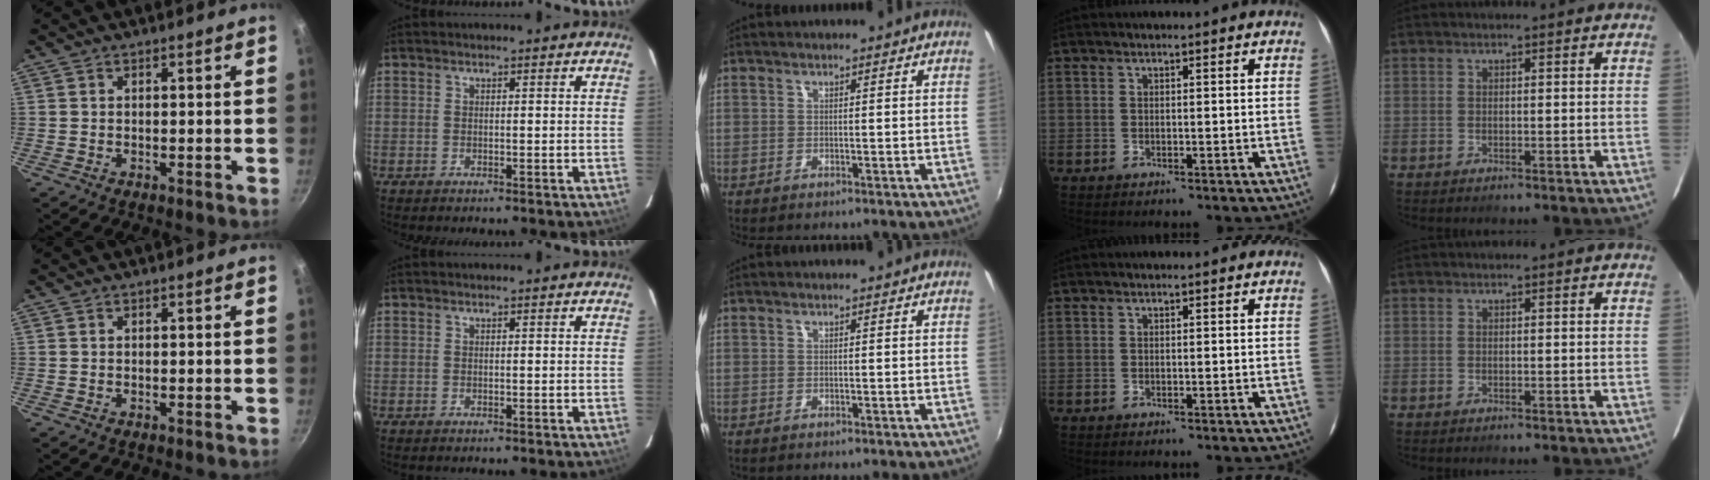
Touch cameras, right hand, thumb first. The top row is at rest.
{}